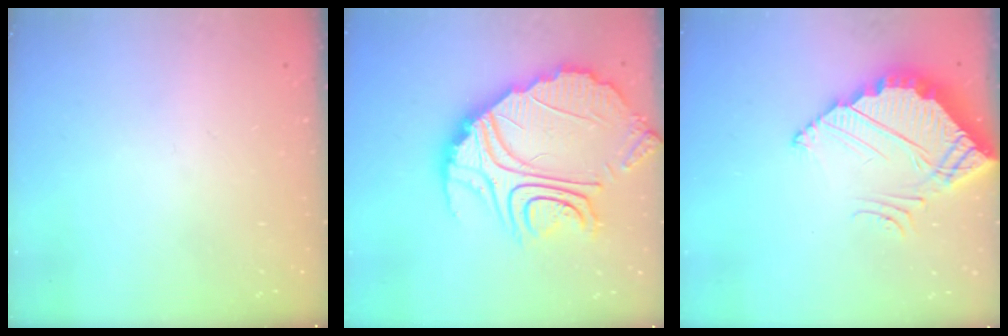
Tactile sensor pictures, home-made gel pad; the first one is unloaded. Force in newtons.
{"total": 21.8, "press": 21.7, "slide": 2.2}
{"total": 6.3, "press": 6.3, "slide": 0.4}